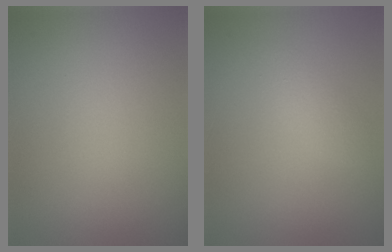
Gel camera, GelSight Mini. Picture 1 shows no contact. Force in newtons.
{"total": 1.3, "press": 1.3, "slide": 0.1}